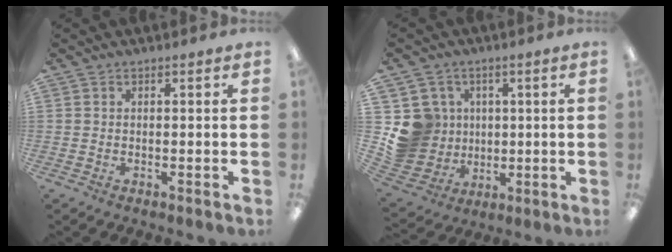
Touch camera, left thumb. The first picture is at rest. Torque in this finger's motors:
{"motor_torque": [0.03, 0.09, 0.00, -0.06, 0.02]}